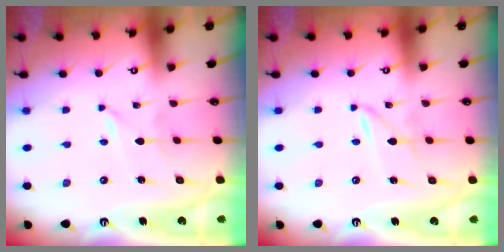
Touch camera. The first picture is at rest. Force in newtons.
{"total": 1.9, "press": 1.9, "slide": 0.2}